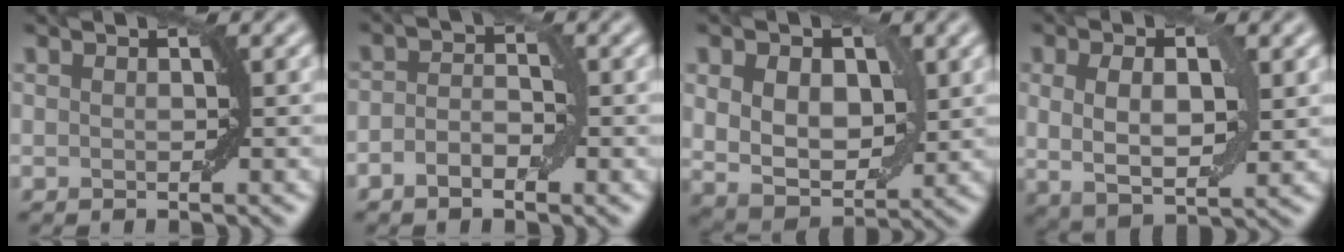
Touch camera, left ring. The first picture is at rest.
{"total": 2.3, "force": [-1.0, 1.2, 1.6], "torque": [-0.031, 0.002, -0.020]}
{"total": 6.6, "force": [1.2, 4.6, 4.6], "torque": [-0.078, -0.008, 0.027]}
{"total": 5.4, "force": [0.9, 2.7, 4.5], "torque": [-0.079, -0.003, 0.019]}